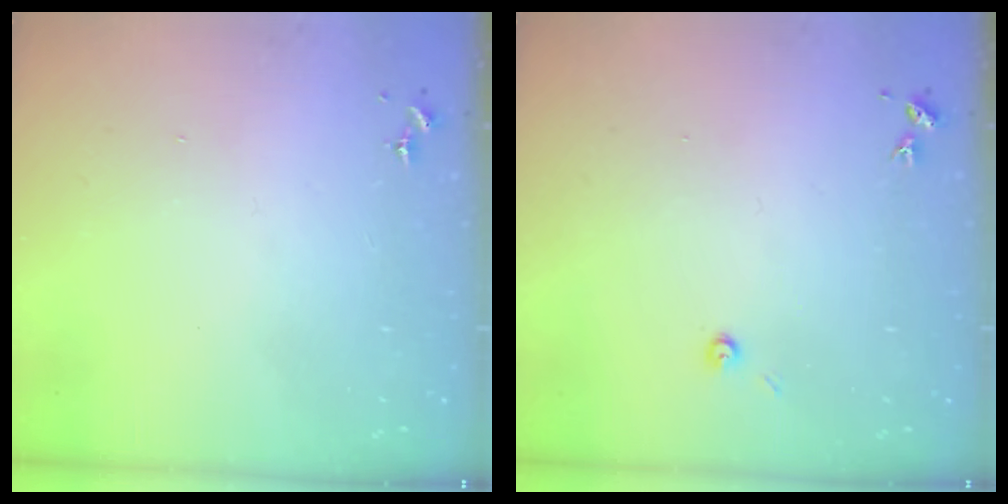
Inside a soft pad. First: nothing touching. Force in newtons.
{"total": 3.2, "press": 3.2, "slide": 0.3}